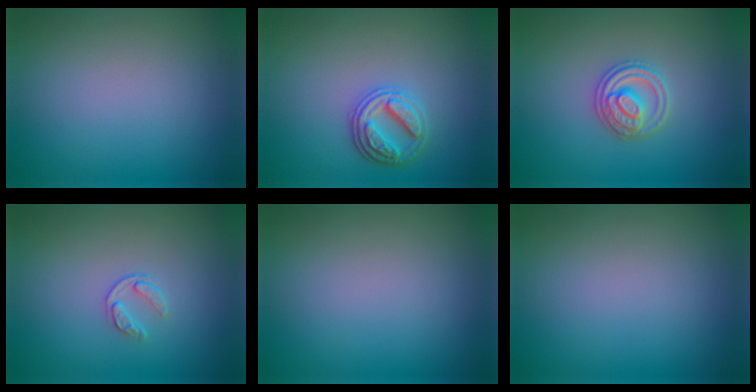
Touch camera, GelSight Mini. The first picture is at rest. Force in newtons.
{"total": 2.9, "press": 2.8, "slide": 0.8}
{"total": 2.8, "press": 2.7, "slide": 0.5}
{"total": 1.3, "press": 0.8, "slide": 1.1}
{"total": 0.0}
{"total": 0.0}